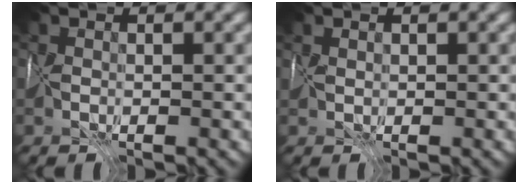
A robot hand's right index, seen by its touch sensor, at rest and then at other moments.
{"total": 1.0, "force": [0.6, 0.7, 0.3], "torque": [-0.011, 0.003, 0.018]}